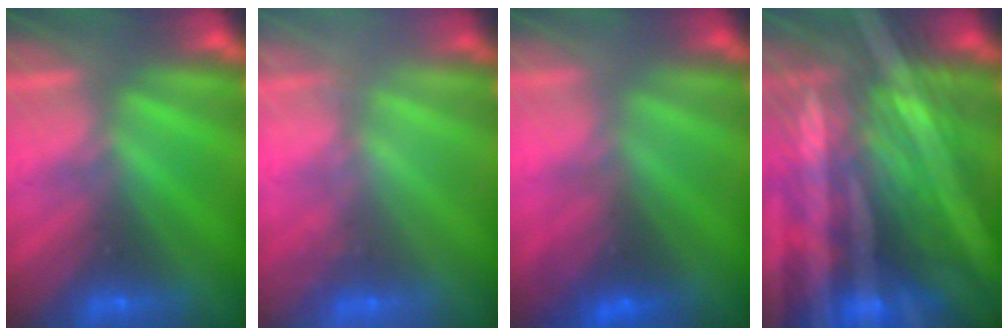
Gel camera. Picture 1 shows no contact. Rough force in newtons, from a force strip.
{"total": 2.6}
{"total": 2.8}
{"total": 8.1}